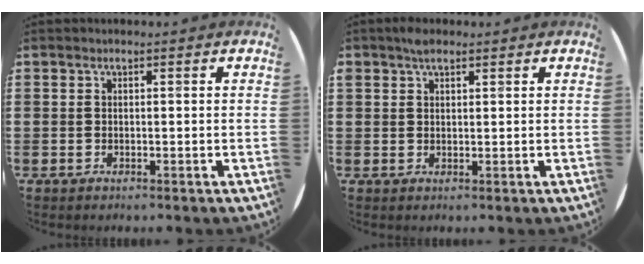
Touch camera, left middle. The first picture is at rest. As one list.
[{"total": 1.7, "force": [1.4, 0.8, 0.6], "torque": [-0.006, 0.000, 0.025]}]